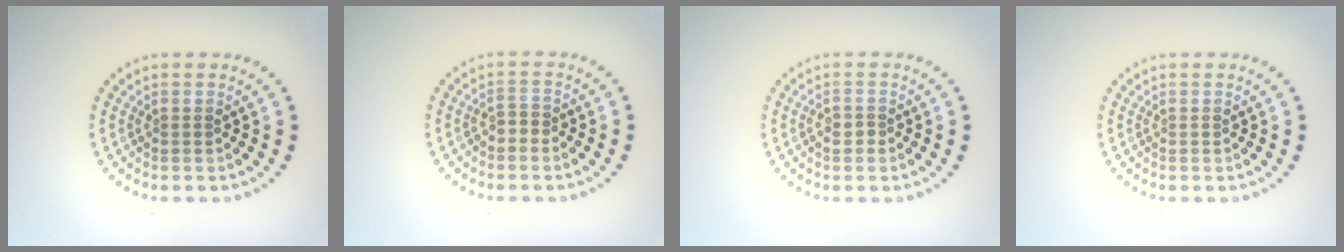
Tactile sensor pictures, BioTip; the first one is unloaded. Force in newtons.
{"total": 0.9, "press": 0.7, "slide": 0.6}
{"total": 1.3, "press": 1.2, "slide": 0.6}
{"total": 0.0}